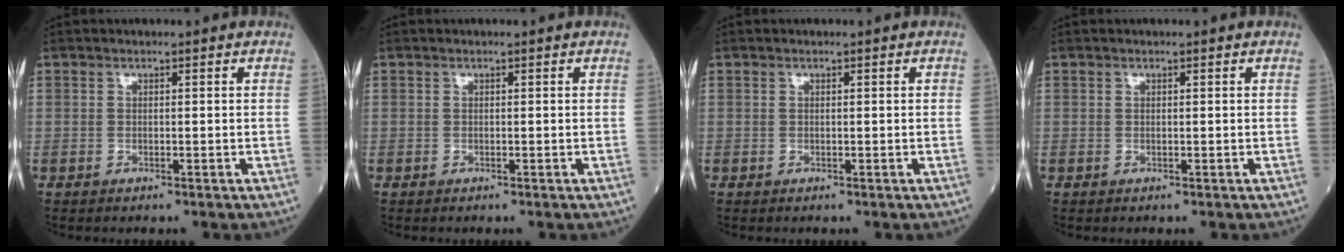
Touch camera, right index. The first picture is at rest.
{"total": 0.0}
{"total": 0.0}
{"total": 0.0}